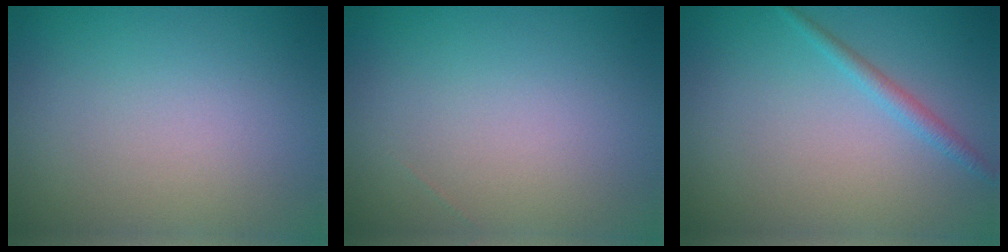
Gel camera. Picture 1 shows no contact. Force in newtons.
{"total": 0.0}
{"total": 1.4, "press": 1.4, "slide": 0.0}